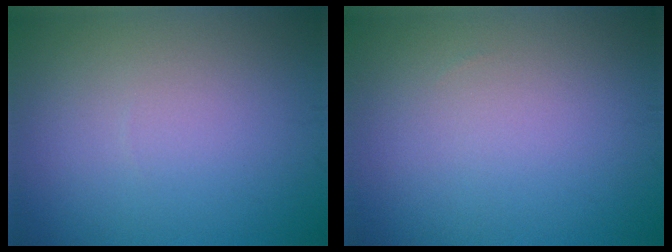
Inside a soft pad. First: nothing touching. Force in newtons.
{"total": 0.0}